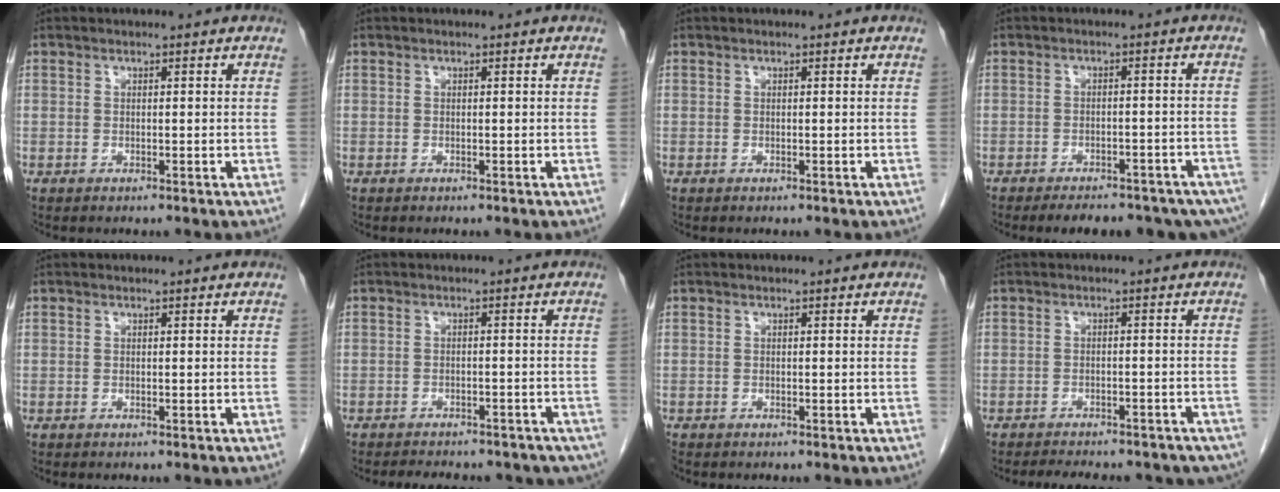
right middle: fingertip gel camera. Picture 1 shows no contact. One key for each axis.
{"total": 0.0}
{"total": 0.0}
{"total": 14.8, "fx": -11.2, "fy": 5.7, "fz": 7.8, "tx": -0.099, "ty": 0.000, "tz": -0.130}
{"total": 0.0}
{"total": 13.9, "fx": -11.4, "fy": 5.7, "fz": 5.6, "tx": -0.103, "ty": 0.000, "tz": -0.121}
{"total": 0.6, "fx": -0.6, "fy": 0.3, "fz": 0.1, "tx": -0.007, "ty": 0.000, "tz": -0.013}
{"total": 15.3, "fx": -12.8, "fy": 5.6, "fz": 6.3, "tx": -0.114, "ty": -0.001, "tz": -0.141}